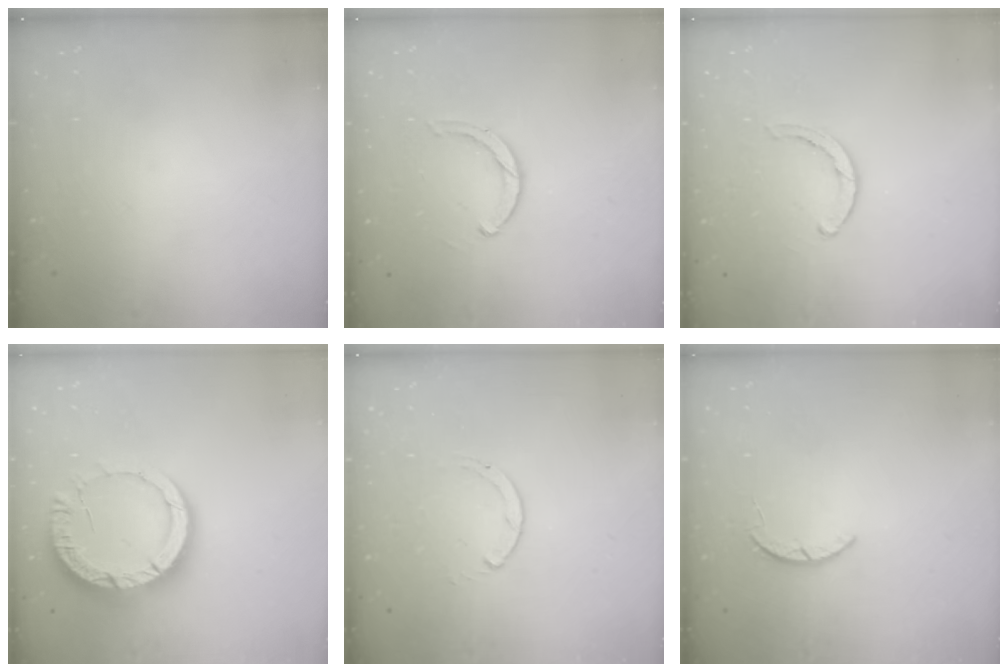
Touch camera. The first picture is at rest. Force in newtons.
{"total": 3.0, "press": 2.9, "slide": 0.5}
{"total": 2.8, "press": 2.8, "slide": 0.2}
{"total": 13.5, "press": 13.4, "slide": 1.5}
{"total": 0.8, "press": 0.7, "slide": 0.1}
{"total": 1.9, "press": 1.9, "slide": 0.3}